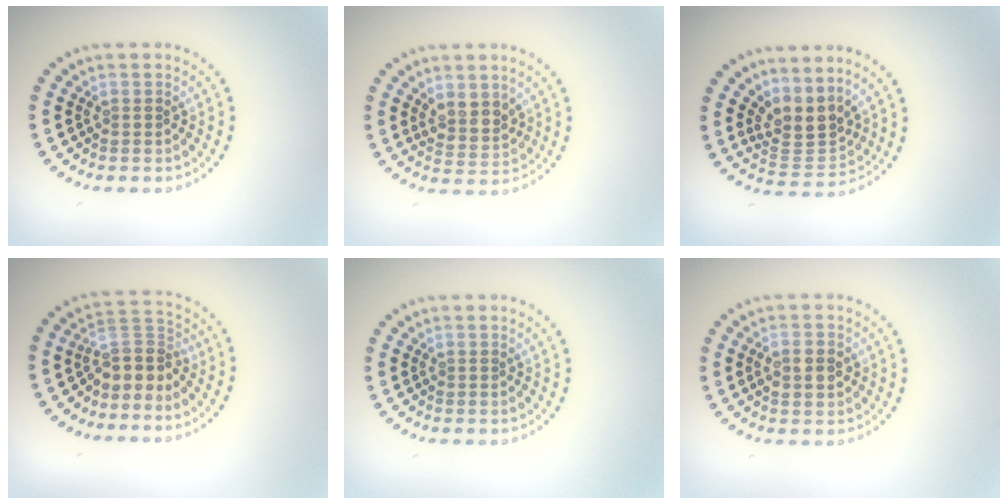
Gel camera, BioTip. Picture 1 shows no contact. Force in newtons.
{"total": 2.4, "press": 2.1, "slide": 1.2}
{"total": 3.4, "press": 2.6, "slide": 2.3}
{"total": 3.4, "press": 2.6, "slide": 2.2}
{"total": 0.0}
{"total": 2.9, "press": 2.9, "slide": 0.2}